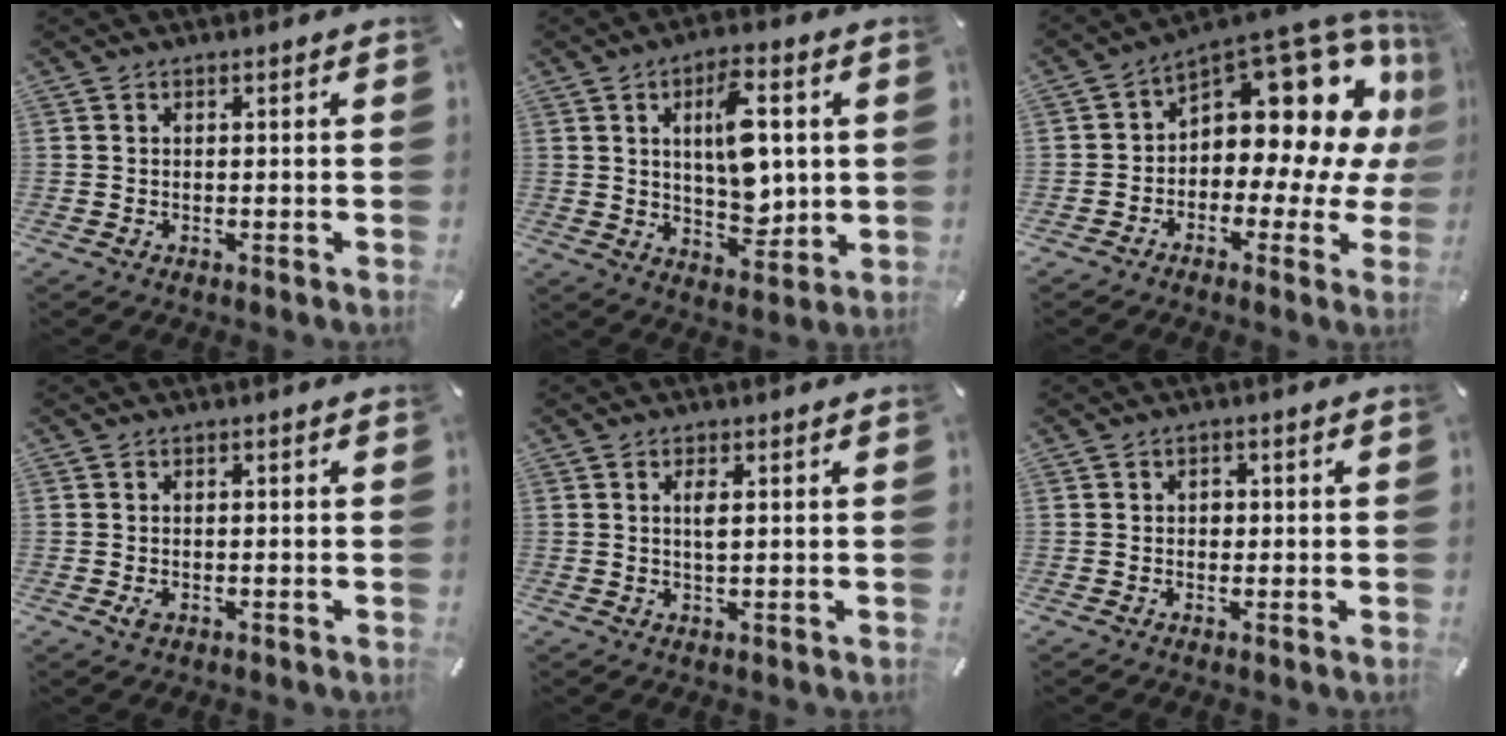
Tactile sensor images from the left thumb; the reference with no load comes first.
{"total": 12.6, "force": [2.7, 7.1, 10.1], "torque": [-0.150, -0.008, 0.040]}
{"total": 16.3, "force": [7.9, 9.0, 11.1], "torque": [-0.131, -0.082, 0.127]}
{"total": 1.5, "force": [-0.4, 0.9, 1.2], "torque": [-0.020, 0.000, -0.007]}
{"total": 2.6, "force": [0.6, 0.7, 2.4], "torque": [-0.058, 0.000, 0.006]}
{"total": 1.2, "force": [0.0, 1.0, 0.6], "torque": [-0.005, 0.001, -0.003]}